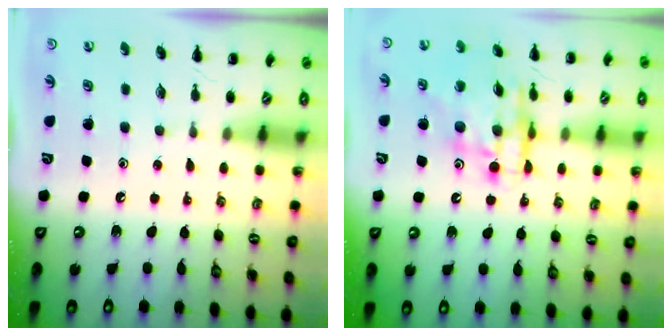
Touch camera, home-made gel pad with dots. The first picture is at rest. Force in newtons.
{"total": 12.6, "press": 12.2, "slide": 3.3}